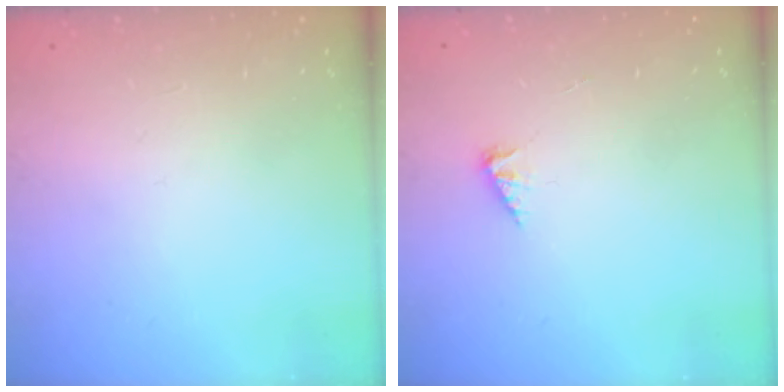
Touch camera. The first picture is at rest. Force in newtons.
{"total": 2.2, "press": 2.2, "slide": 0.2}